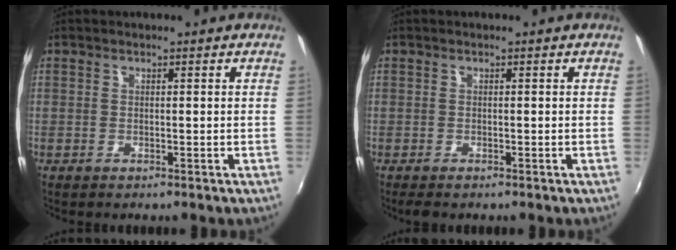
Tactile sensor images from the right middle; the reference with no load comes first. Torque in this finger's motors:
{"motor_torque": [0.23, -0.18, 0.03, 0.02]}